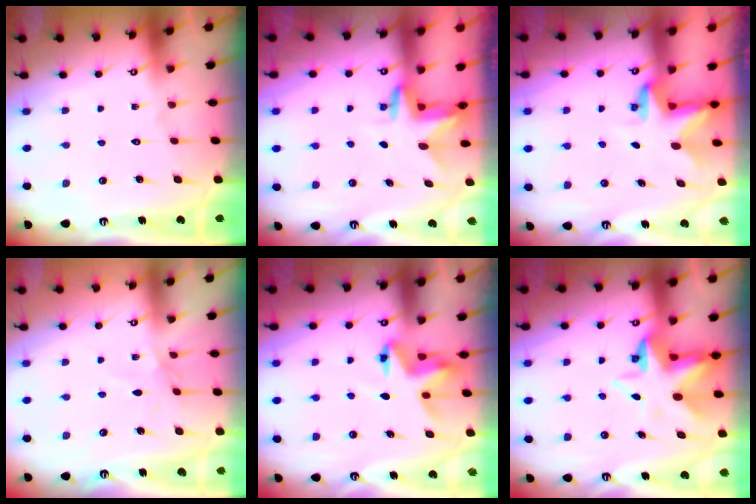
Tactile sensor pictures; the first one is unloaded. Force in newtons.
{"total": 2.6, "press": 2.6, "slide": 0.1}
{"total": 2.8, "press": 2.8, "slide": 0.2}
{"total": 2.2, "press": 2.1, "slide": 0.5}
{"total": 5.3, "press": 5.3, "slide": 0.1}
{"total": 7.5, "press": 7.3, "slide": 1.9}